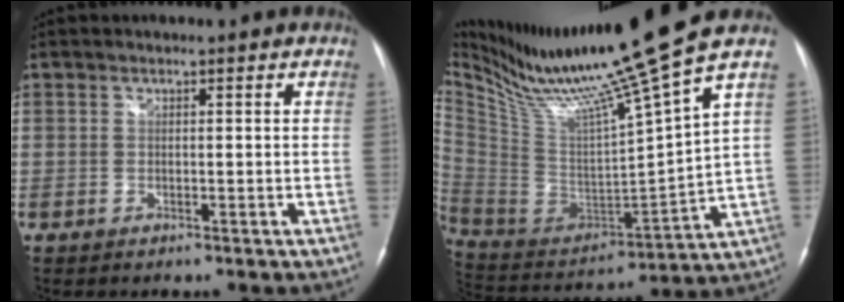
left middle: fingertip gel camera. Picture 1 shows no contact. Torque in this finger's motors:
{"motor_torque": [-0.38, -0.39, -0.13, 0.05]}